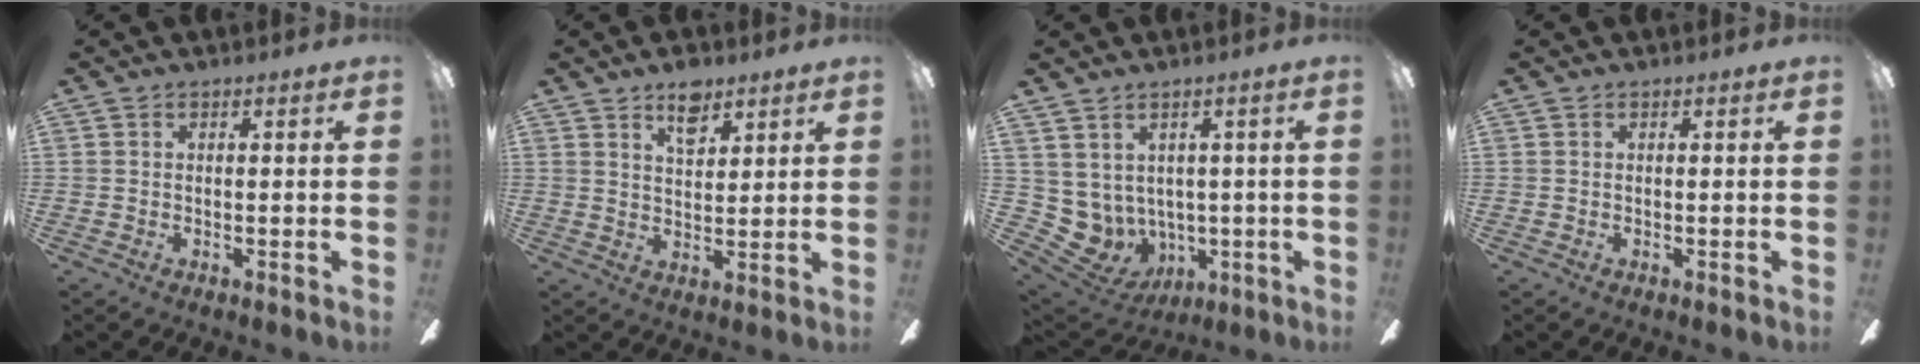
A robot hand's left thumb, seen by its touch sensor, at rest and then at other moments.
{"total": 7.0, "force": [4.8, 3.4, 3.9], "torque": [-0.056, -0.015, 0.083]}
{"total": 5.8, "force": [1.8, 5.4, 1.3], "torque": [-0.076, -0.027, 0.040]}
{"total": 0.0}